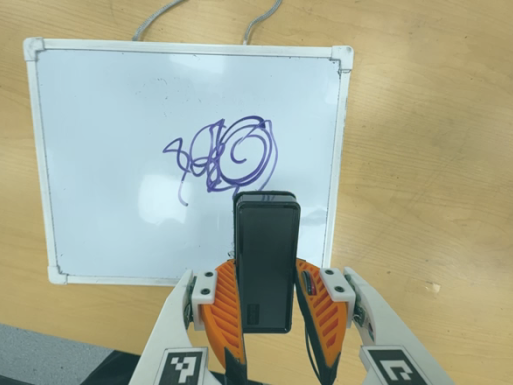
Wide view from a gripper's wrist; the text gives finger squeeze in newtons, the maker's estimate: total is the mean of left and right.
{"total": 4.1, "left": 2.6, "right": 5.5}